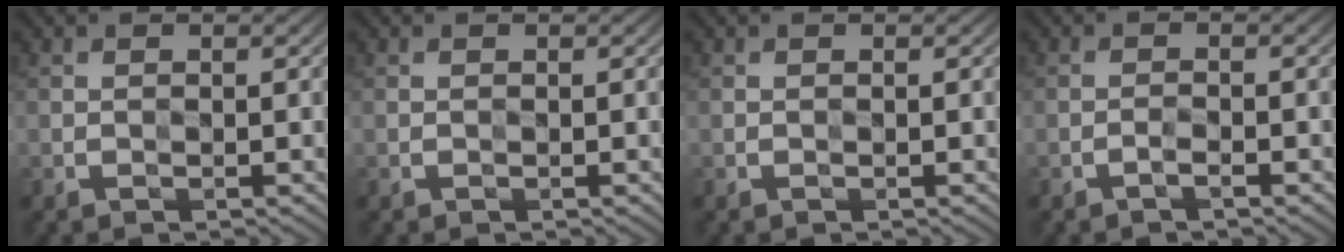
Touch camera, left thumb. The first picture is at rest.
{"total": 0.0}
{"total": 0.0}
{"total": 1.1, "force": [-0.9, -0.2, 0.7], "torque": [-0.013, 0.008, -0.016]}